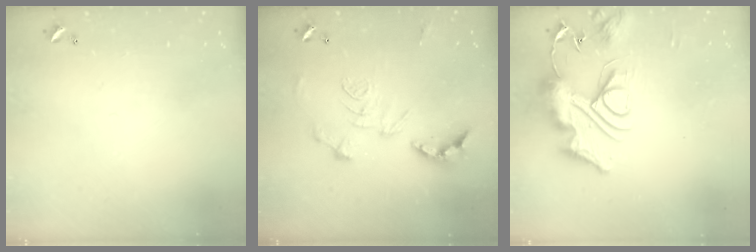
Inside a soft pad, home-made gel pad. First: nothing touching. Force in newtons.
{"total": 2.9, "press": 2.3, "slide": 1.7}
{"total": 17.1, "press": 17.1, "slide": 1.7}